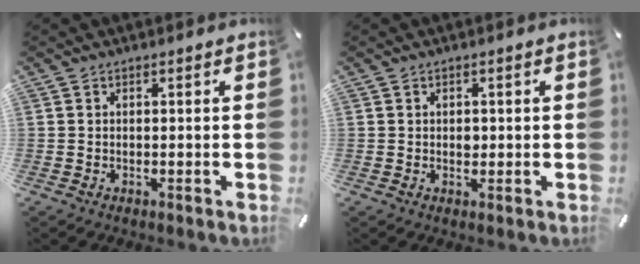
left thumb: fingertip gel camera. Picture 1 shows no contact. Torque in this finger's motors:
{"motor_torque": [0.29, 0.31, 0.11, -0.12, 0.00]}